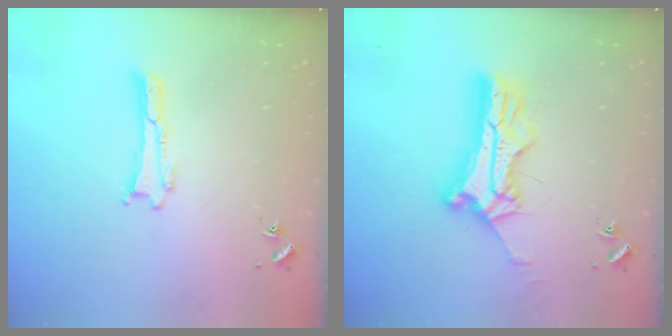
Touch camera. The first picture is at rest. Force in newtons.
{"total": 10.4, "press": 10.4, "slide": 0.8}